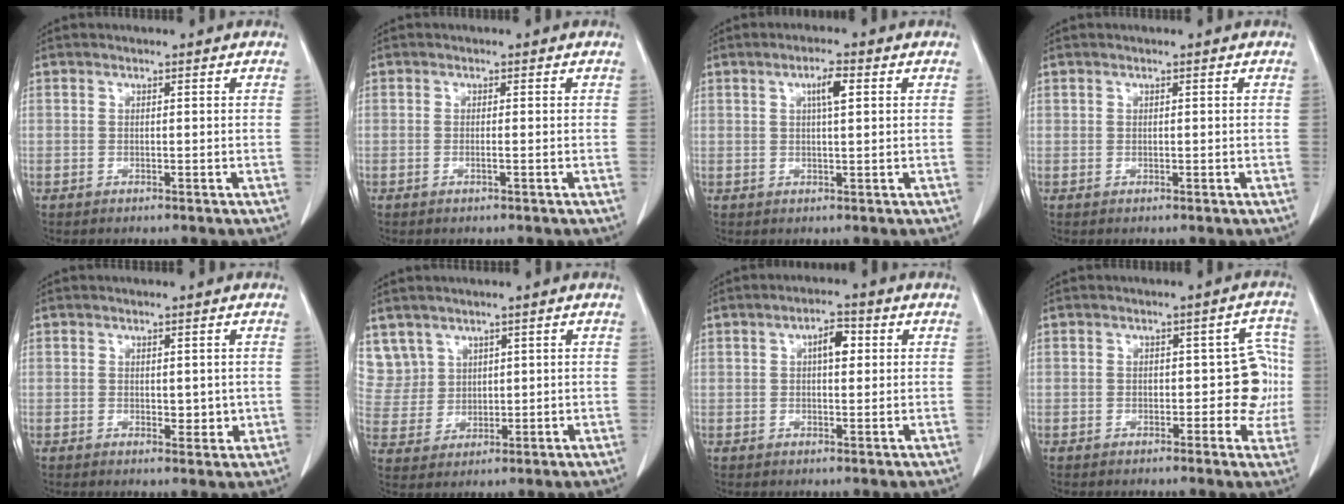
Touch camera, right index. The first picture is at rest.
{"total": 0.6, "force": [-0.2, -0.1, 0.6], "torque": [-0.011, 0.000, -0.003]}
{"total": 3.3, "force": [1.1, 0.5, 3.0], "torque": [-0.053, 0.002, 0.018]}
{"total": 0.0}
{"total": 2.5, "force": [0.1, 1.5, 1.9], "torque": [-0.020, -0.004, 0.007]}
{"total": 7.1, "force": [4.4, 5.6, -0.1], "torque": [-0.001, 0.013, 0.103]}
{"total": 3.8, "force": [1.0, 1.6, 3.3], "torque": [-0.054, 0.010, 0.013]}
{"total": 6.3, "force": [-0.5, 3.4, 5.2], "torque": [-0.041, 0.030, -0.005]}